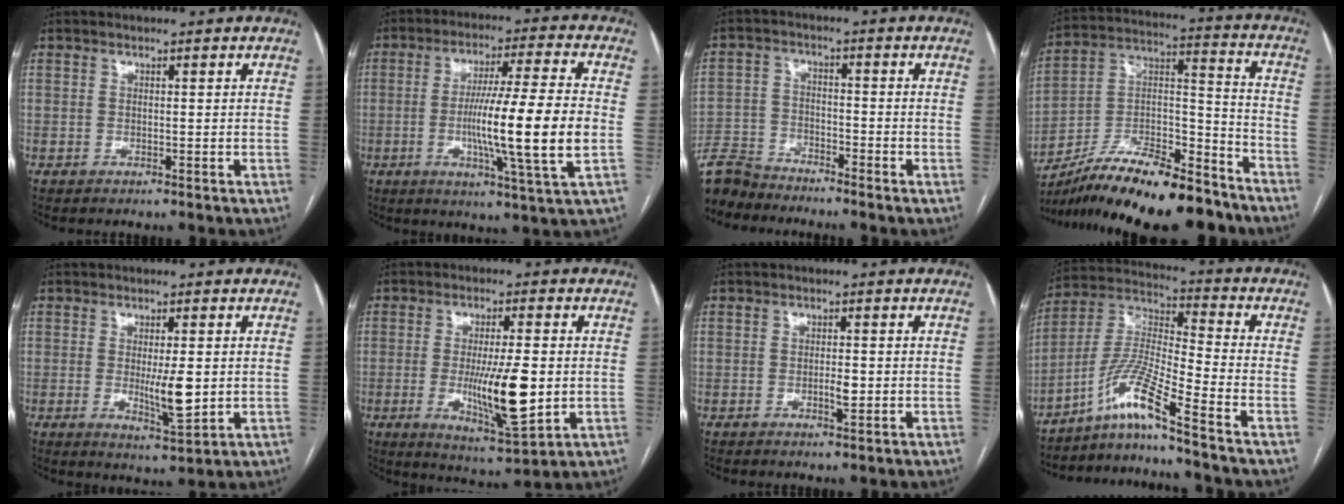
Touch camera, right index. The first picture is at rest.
{"total": 15.6, "force": [-2.2, -0.8, 15.4], "torque": [-0.266, -0.013, -0.045]}
{"total": 7.6, "force": [-7.4, 1.7, 0.5], "torque": [-0.014, -0.001, -0.148]}
{"total": 20.4, "force": [-16.7, 4.9, 10.6], "torque": [-0.176, 0.024, -0.287]}
{"total": 6.2, "force": [-0.2, 1.3, 6.1], "torque": [-0.099, -0.013, 0.000]}
{"total": 12.0, "force": [-1.3, 2.2, 11.8], "torque": [-0.203, -0.020, -0.016]}
{"total": 2.2, "force": [-0.5, 0.5, 2.0], "torque": [-0.038, -0.001, -0.007]}
{"total": 10.1, "force": [-7.4, -1.4, 6.8], "torque": [-0.154, -0.001, -0.141]}